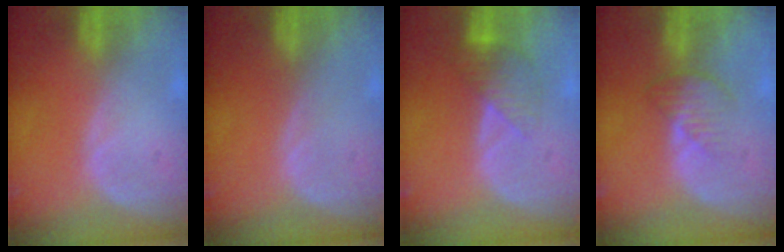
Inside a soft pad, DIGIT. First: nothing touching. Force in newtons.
{"total": 0.0}
{"total": 4.2, "press": 4.2, "slide": 0.5}
{"total": 3.7, "press": 3.3, "slide": 1.8}